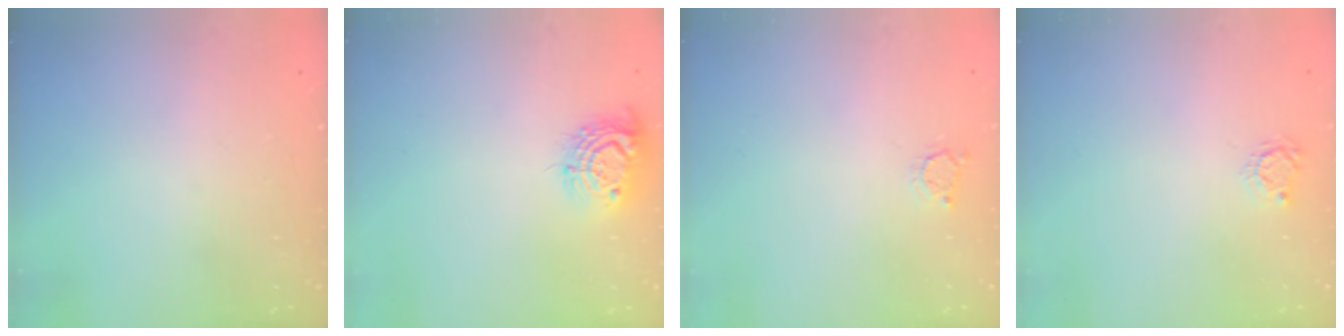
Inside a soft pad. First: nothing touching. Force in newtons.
{"total": 11.0, "press": 11.0, "slide": 0.7}
{"total": 2.5, "press": 2.5, "slide": 0.3}
{"total": 3.4, "press": 3.3, "slide": 0.4}